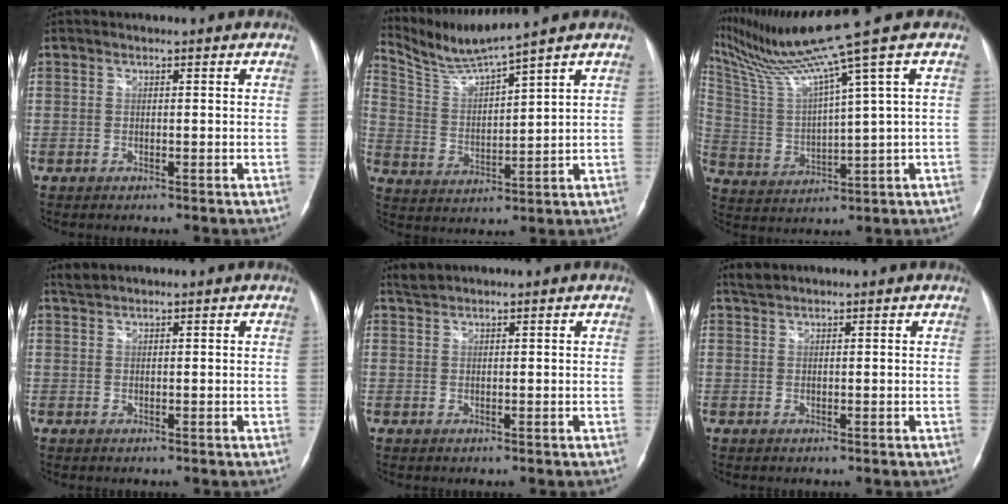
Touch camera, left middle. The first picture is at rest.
{"total": 7.8, "force": [7.3, -2.0, 2.1], "torque": [-0.061, -0.006, 0.155]}
{"total": 13.2, "force": [9.8, -3.7, 8.1], "torque": [-0.155, -0.010, 0.190]}
{"total": 1.2, "force": [1.2, 0.0, 0.1], "torque": [-0.007, 0.010, 0.030]}
{"total": 1.5, "force": [1.5, 0.0, 0.1], "torque": [-0.007, 0.009, 0.034]}
{"total": 1.4, "force": [1.3, 0.2, 0.3], "torque": [-0.011, 0.009, 0.030]}